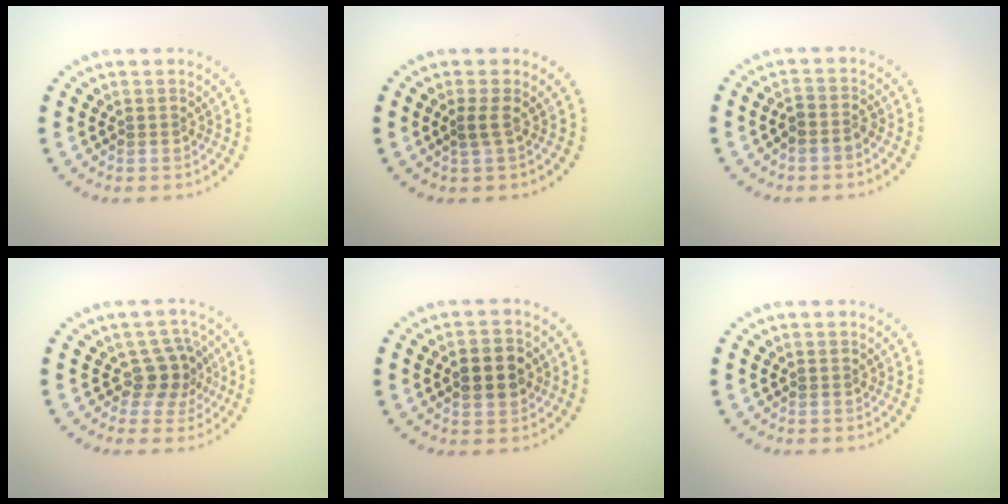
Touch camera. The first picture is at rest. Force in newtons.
{"total": 1.0, "press": 0.8, "slide": 0.7}
{"total": 1.4, "press": 1.2, "slide": 0.8}
{"total": 2.9, "press": 2.4, "slide": 1.7}
{"total": 3.3, "press": 3.3, "slide": 0.2}
{"total": 0.0}